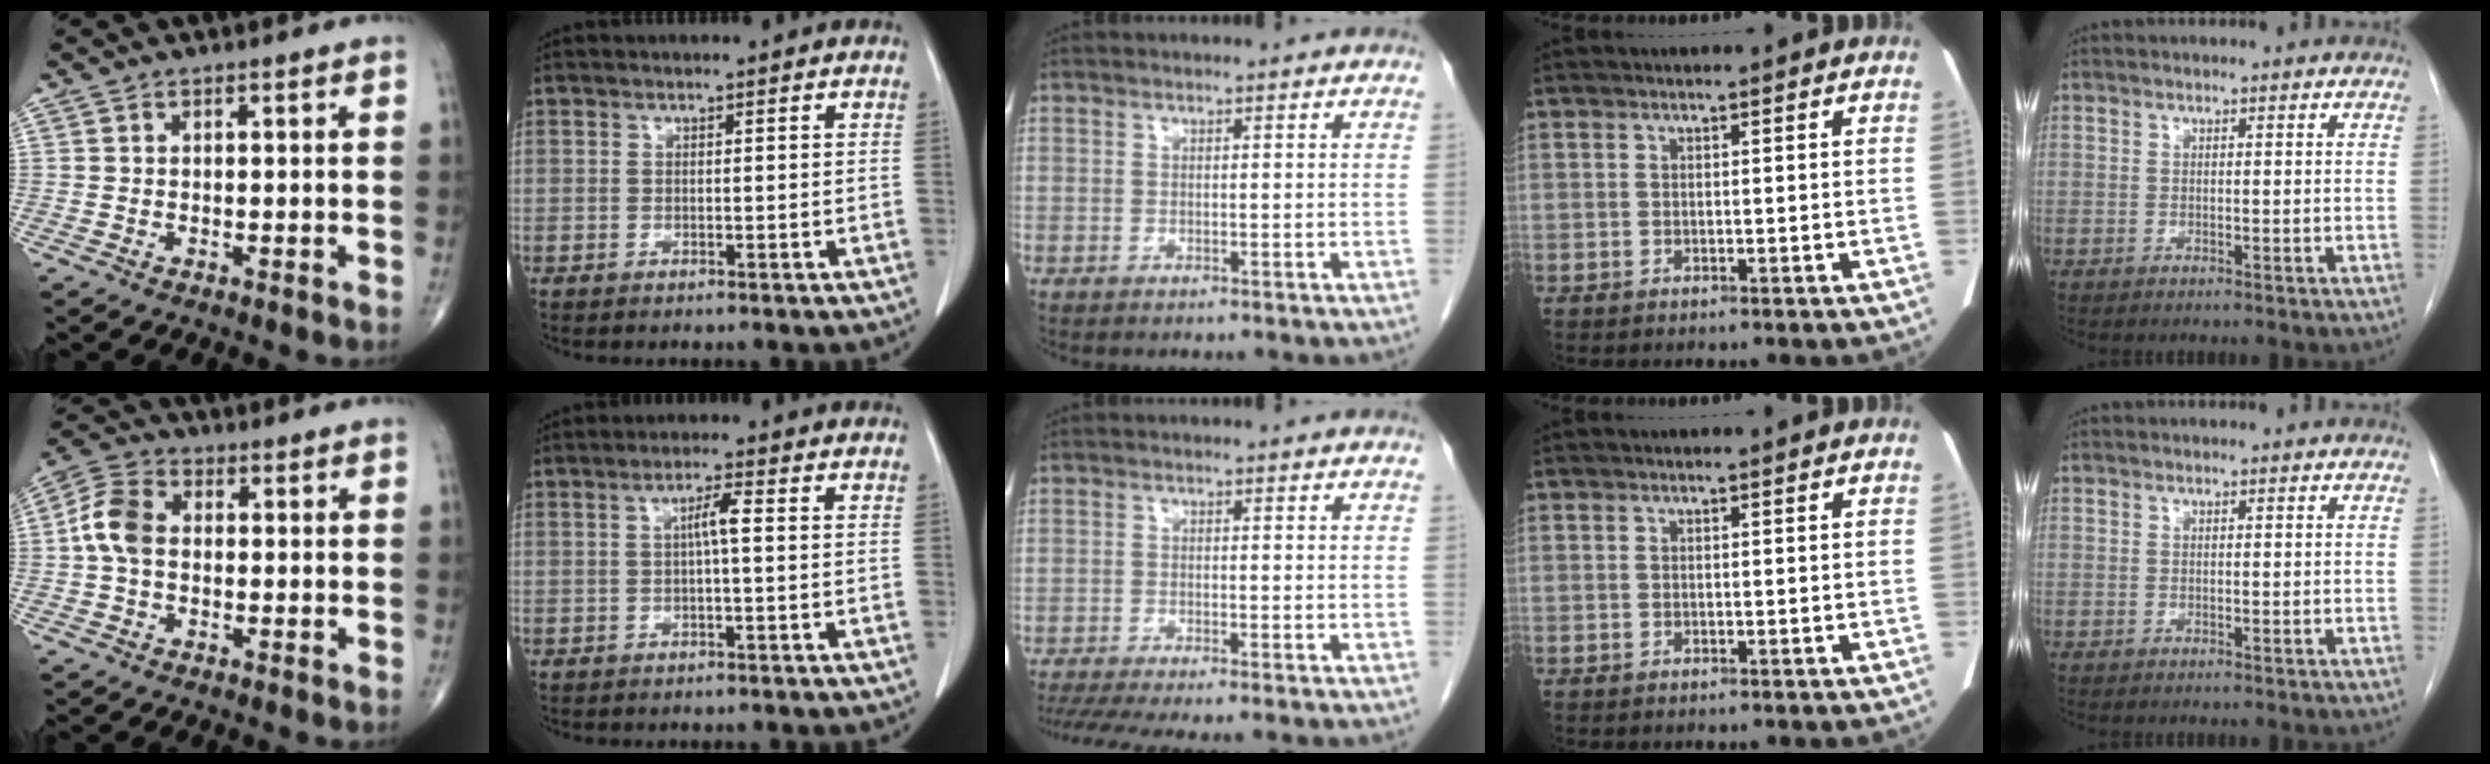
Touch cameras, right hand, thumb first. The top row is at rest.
{"thumb": {"total": 7.3, "force": [-0.1, 5.0, 5.3], "torque": [-0.107, 0.024, -0.012]}, "index": {"total": 2.9, "force": [0.2, 0.1, 2.9], "torque": [-0.053, 0.004, 0.003]}, "middle": {"total": 7.1, "force": [-6.0, -0.1, 3.9], "torque": [-0.059, -0.013, -0.097]}}